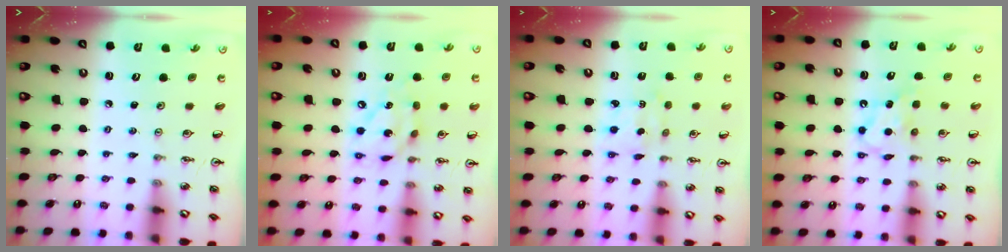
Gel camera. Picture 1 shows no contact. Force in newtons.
{"total": 13.4, "press": 13.4, "slide": 1.3}
{"total": 2.3, "press": 2.3, "slide": 0.2}
{"total": 6.1, "press": 6.1, "slide": 0.2}